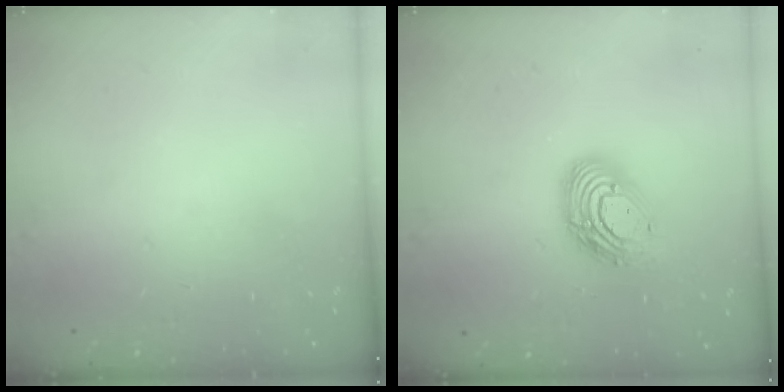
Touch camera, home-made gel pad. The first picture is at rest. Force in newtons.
{"total": 13.4, "press": 13.3, "slide": 1.4}